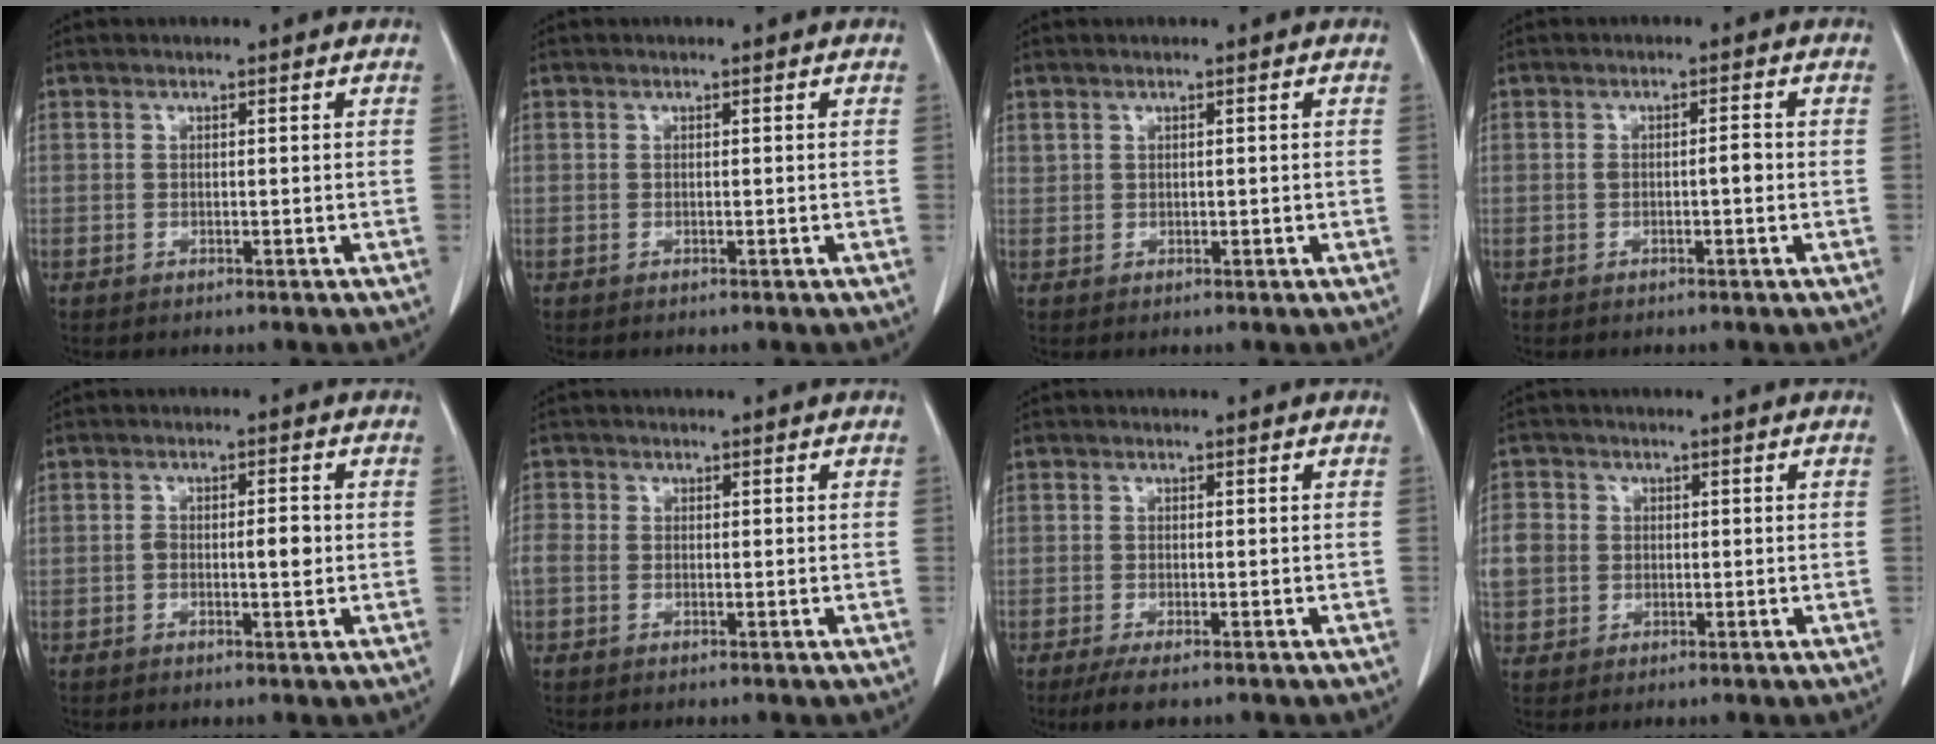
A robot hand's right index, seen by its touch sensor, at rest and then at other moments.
{"total": 0.0}
{"total": 0.7, "force": [0.5, 0.4, 0.3], "torque": [-0.004, 0.004, 0.014]}
{"total": 2.0, "force": [-0.3, 0.4, 1.9], "torque": [-0.034, 0.003, -0.004]}
{"total": 3.2, "force": [-0.4, 1.0, 3.0], "torque": [-0.048, 0.007, -0.004]}
{"total": 2.4, "force": [-0.4, 1.9, 1.4], "torque": [-0.049, 0.013, -0.008]}
{"total": 4.1, "force": [-3.0, 0.9, 2.7], "torque": [-0.046, -0.010, -0.046]}
{"total": 5.6, "force": [0.1, 5.3, 1.9], "torque": [-0.052, 0.013, 0.006]}